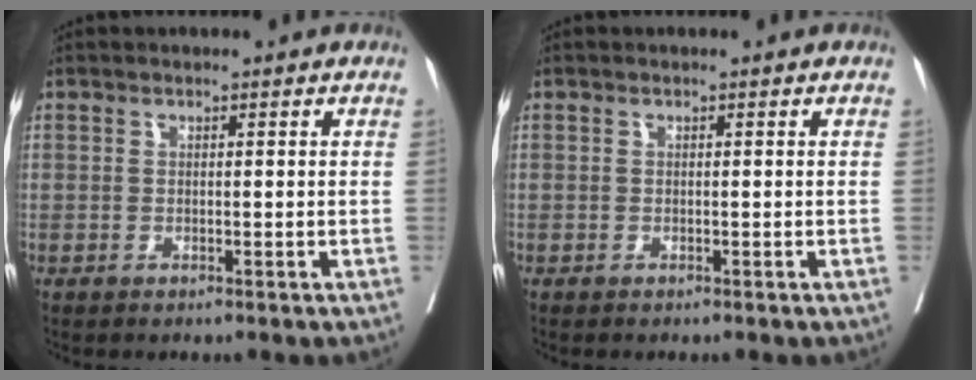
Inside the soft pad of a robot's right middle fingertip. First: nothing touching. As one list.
[{"total": 0.0}]